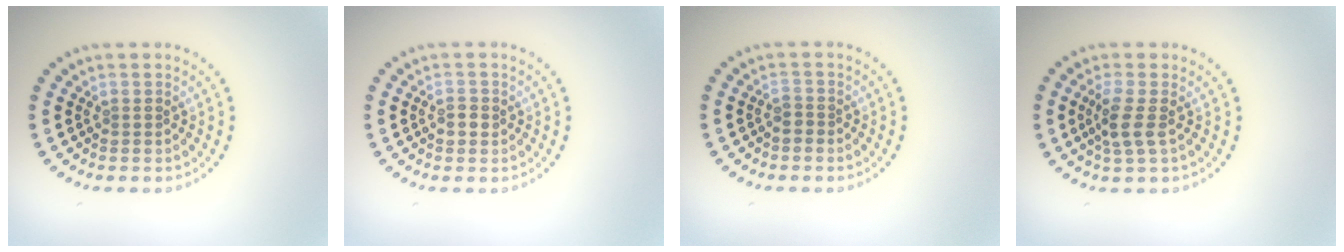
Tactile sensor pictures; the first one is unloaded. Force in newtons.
{"total": 1.4, "press": 1.3, "slide": 0.1}
{"total": 0.8, "press": 0.6, "slide": 0.5}
{"total": 2.4, "press": 2.1, "slide": 1.2}